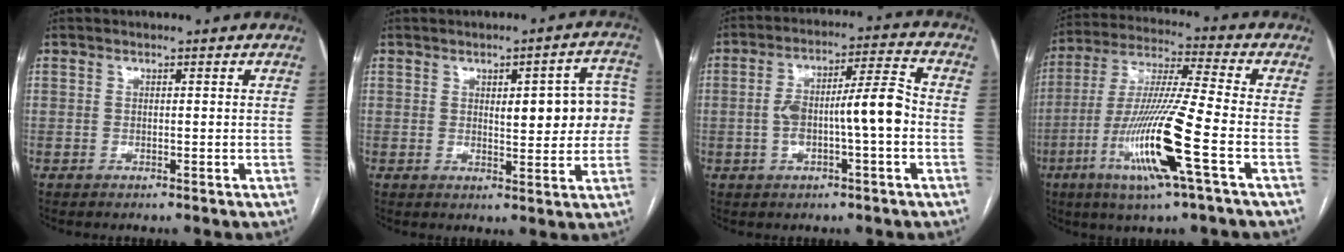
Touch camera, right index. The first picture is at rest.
{"total": 9.6, "force": [1.1, 3.1, 9.1], "torque": [-0.101, 0.022, 0.014]}
{"total": 10.2, "force": [-1.4, 1.7, 9.9], "torque": [-0.175, 0.028, -0.023]}
{"total": 16.3, "force": [-5.9, -0.4, 15.2], "torque": [-0.311, -0.020, -0.114]}